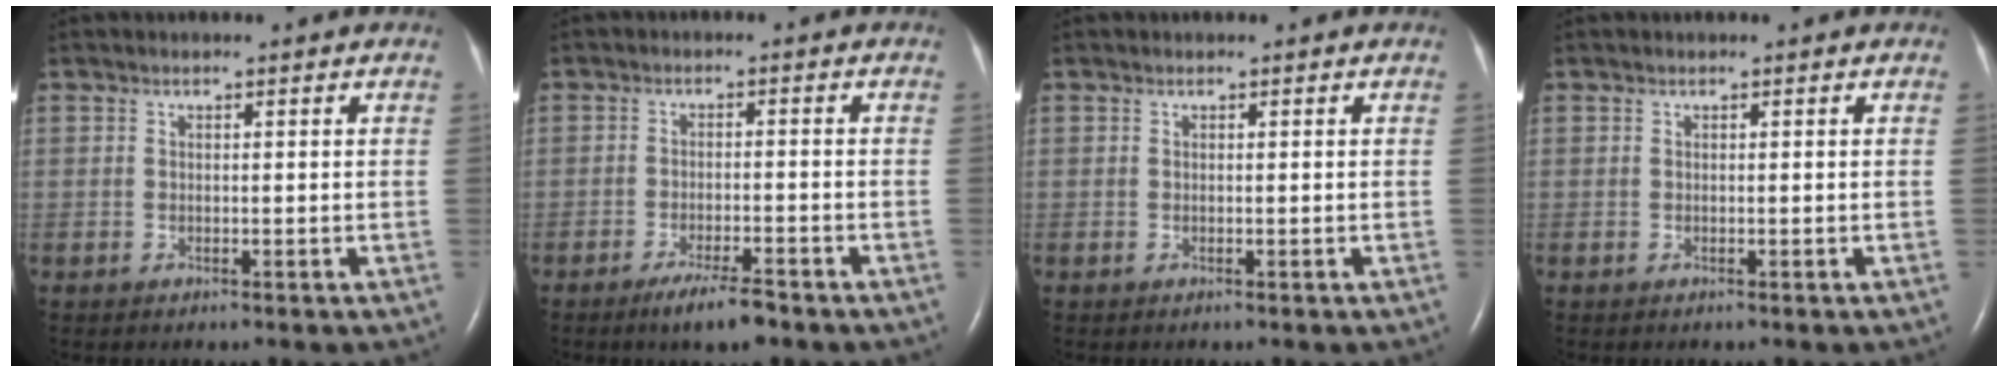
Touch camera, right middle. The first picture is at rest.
{"total": 5.1, "force": [-3.7, 0.6, 3.5], "torque": [-0.068, -0.009, -0.062]}
{"total": 0.0}
{"total": 0.0}